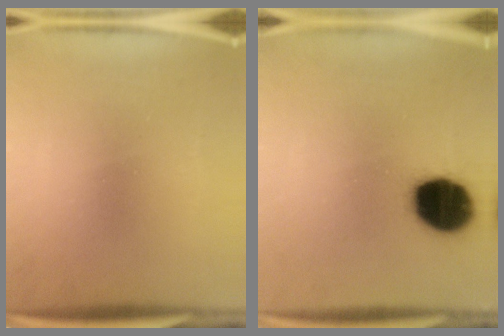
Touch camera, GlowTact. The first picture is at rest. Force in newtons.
{"total": 18.2}